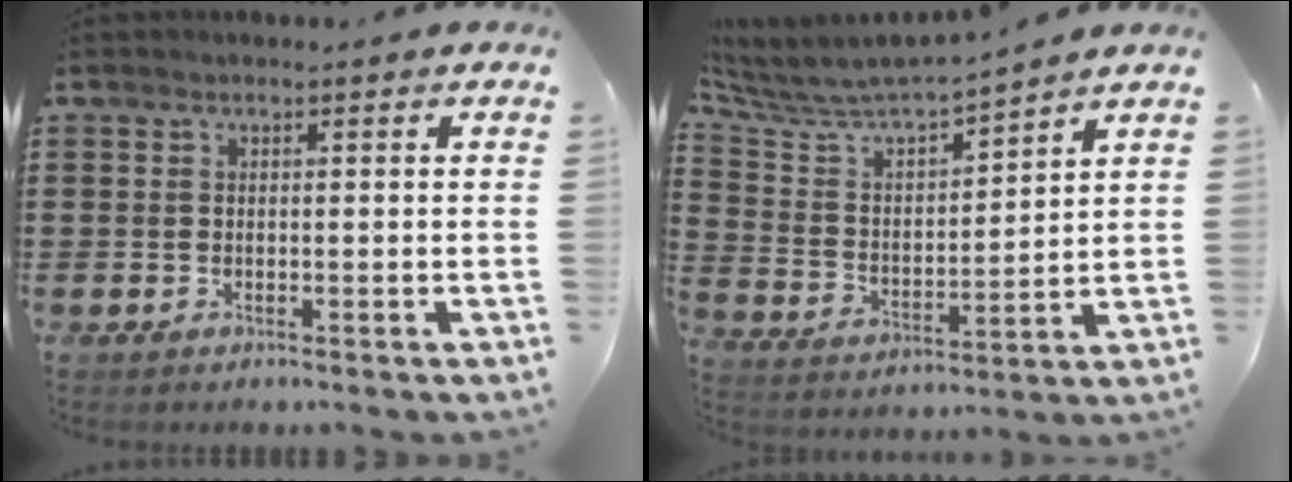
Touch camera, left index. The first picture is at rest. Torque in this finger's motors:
{"motor_torque": [2.14, 0.00, 0.18, 0.15]}